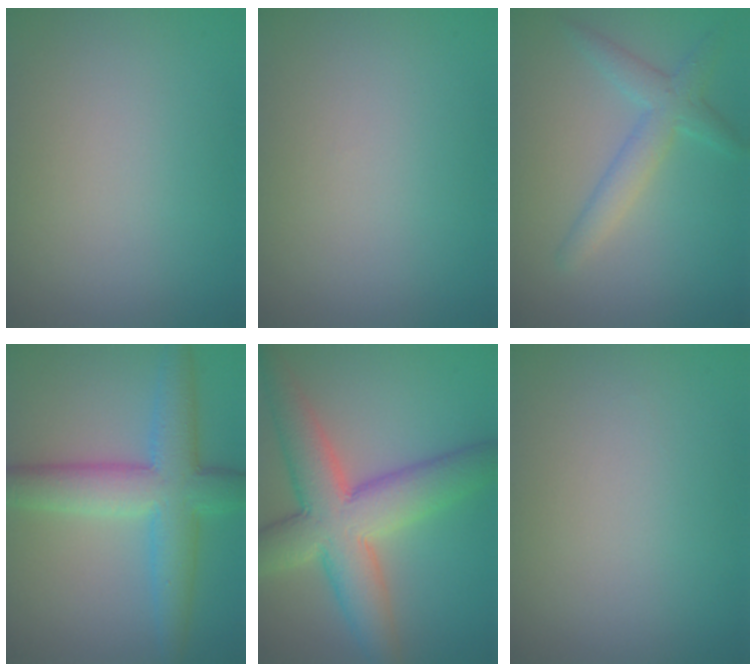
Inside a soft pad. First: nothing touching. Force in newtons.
{"total": 0.0}
{"total": 2.9, "press": 2.9, "slide": 0.1}
{"total": 7.1, "press": 7.1, "slide": 0.1}
{"total": 9.2, "press": 9.2, "slide": 0.5}
{"total": 0.0}